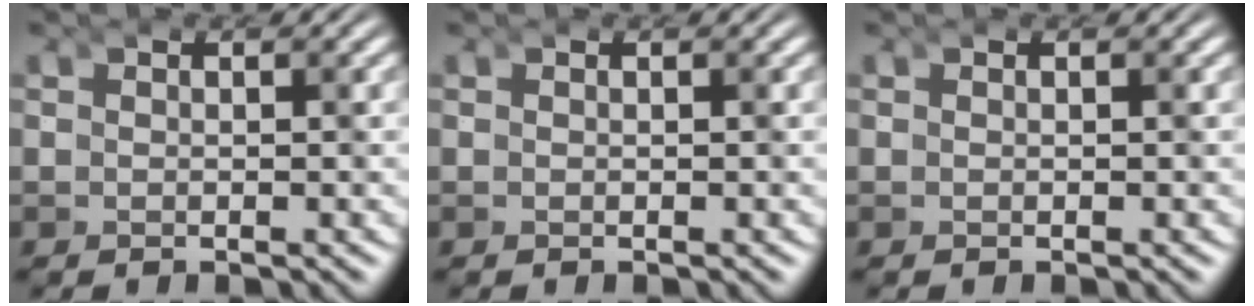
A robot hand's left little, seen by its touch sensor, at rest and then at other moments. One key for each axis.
{"total": 0.0}
{"total": 0.0}